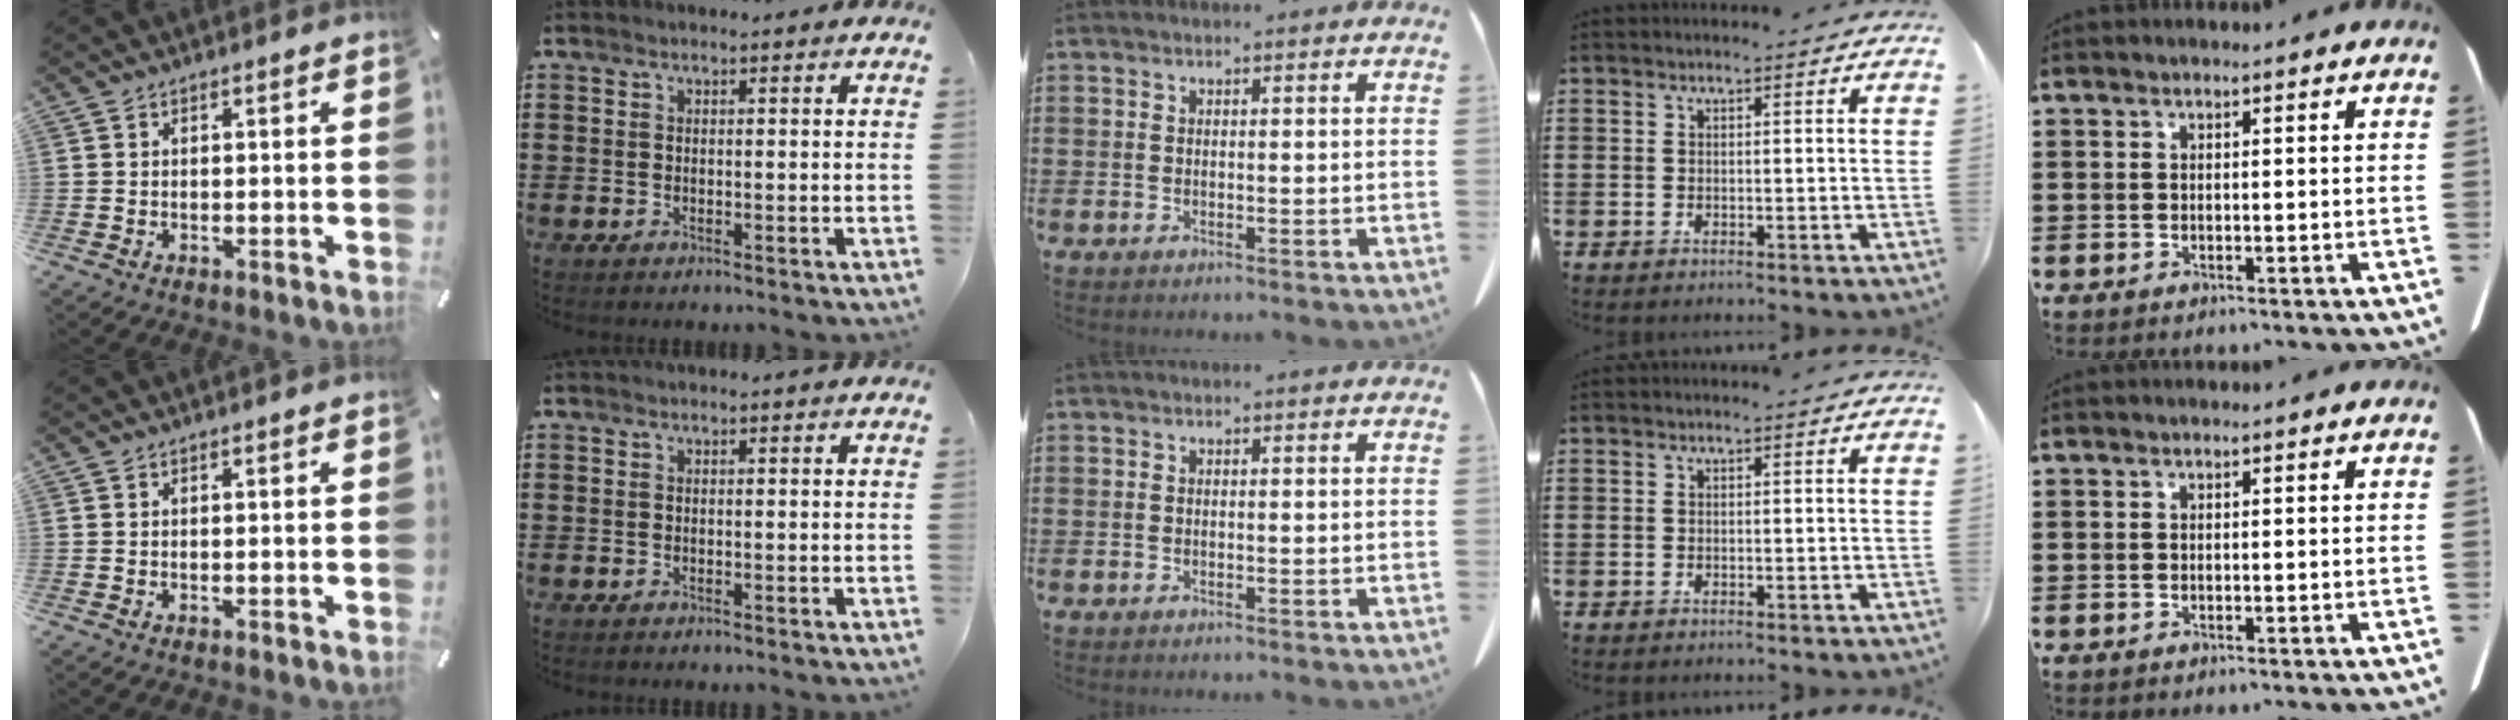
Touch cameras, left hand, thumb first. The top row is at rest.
{}